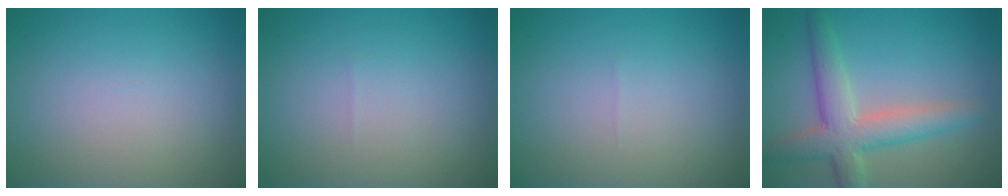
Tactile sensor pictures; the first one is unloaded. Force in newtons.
{"total": 0.0}
{"total": 0.0}
{"total": 5.2, "press": 5.2, "slide": 0.3}